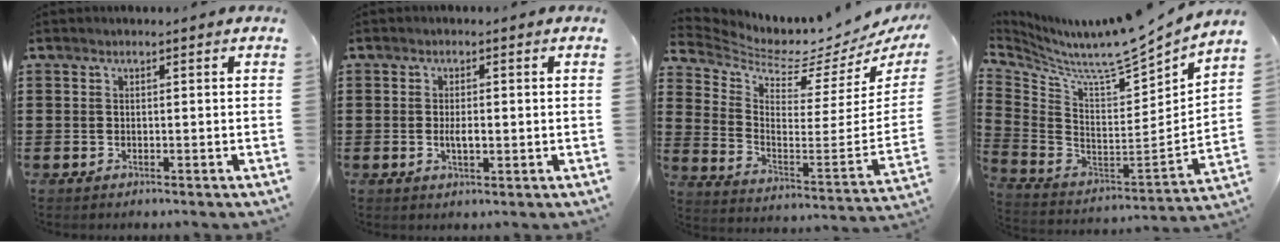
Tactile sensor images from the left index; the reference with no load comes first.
{"total": 2.4, "force": [-0.3, 0.8, 2.2], "torque": [-0.040, 0.001, -0.006]}
{"total": 3.3, "force": [2.8, 0.9, 1.4], "torque": [-0.046, -0.052, 0.038]}
{"total": 8.1, "force": [7.4, 0.0, 3.1], "torque": [-0.089, -0.070, 0.119]}